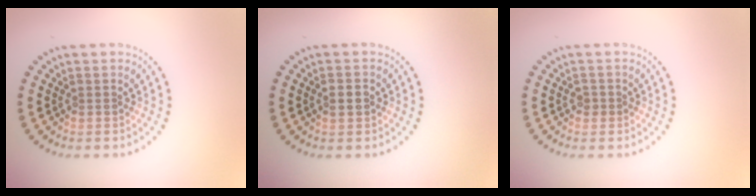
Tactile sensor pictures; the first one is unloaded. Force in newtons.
{"total": 1.0, "press": 1.0, "slide": 0.0}
{"total": 0.8, "press": 0.8, "slide": 0.2}